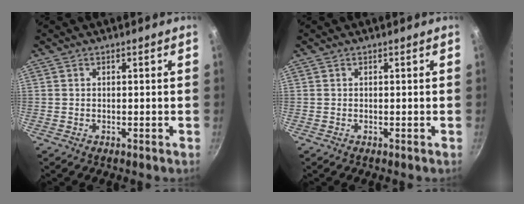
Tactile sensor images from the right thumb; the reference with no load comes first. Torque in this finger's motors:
{"motor_torque": [0.00, 0.00, 0.01, 0.05, 0.00]}